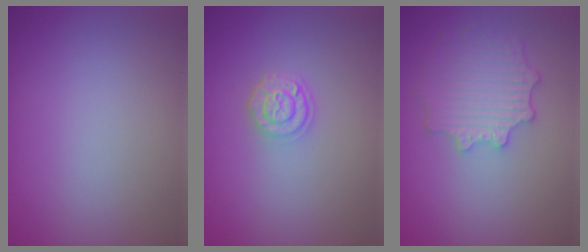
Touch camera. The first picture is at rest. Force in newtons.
{"total": 2.4, "press": 1.9, "slide": 1.4}
{"total": 4.2, "press": 3.5, "slide": 2.3}